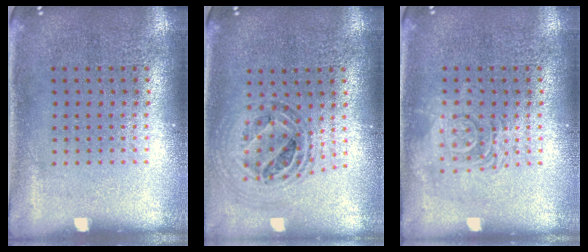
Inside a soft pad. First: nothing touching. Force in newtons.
{"total": 1.0, "press": 1.0, "slide": 0.3}
{"total": 2.8, "press": 2.8, "slide": 0.5}